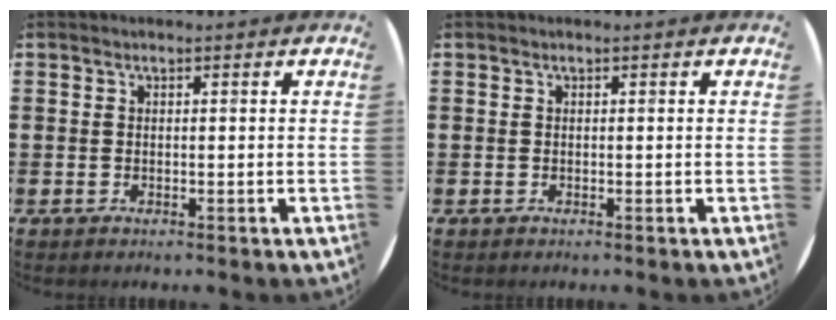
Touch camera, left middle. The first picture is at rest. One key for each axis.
{"total": 0.0}